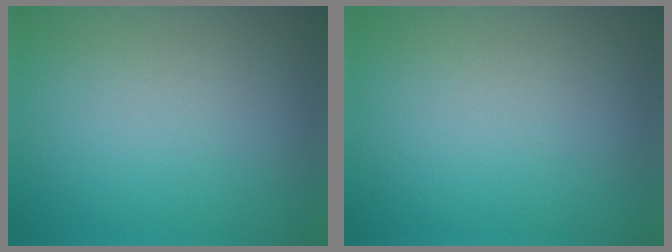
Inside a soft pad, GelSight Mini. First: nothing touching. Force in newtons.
{"total": 0.0}